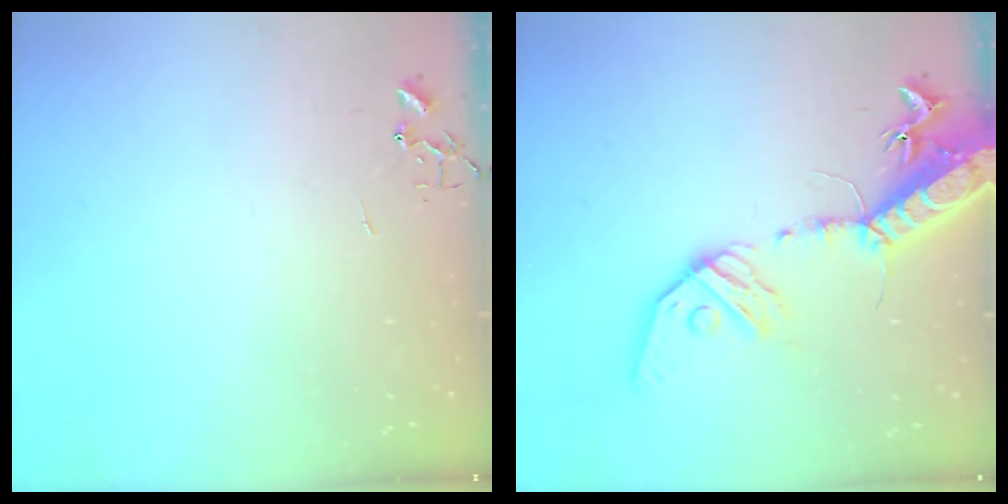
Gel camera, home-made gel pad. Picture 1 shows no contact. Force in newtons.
{"total": 20.5, "press": 20.0, "slide": 4.4}